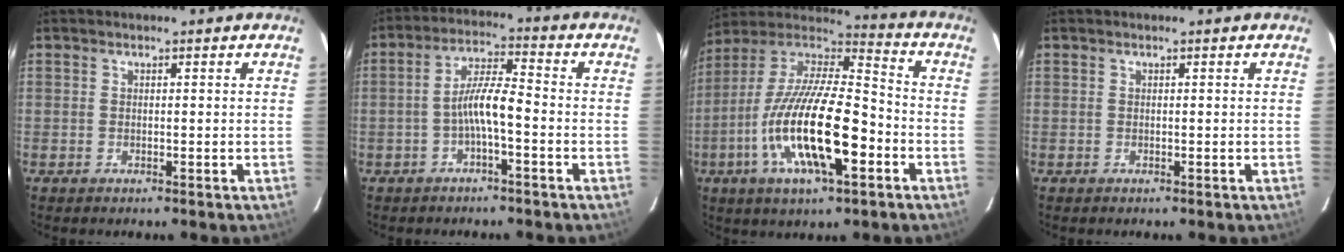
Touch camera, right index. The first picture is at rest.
{"total": 6.0, "force": [-2.3, 0.8, 5.5], "torque": [-0.112, 0.013, -0.040]}
{"total": 22.5, "force": [-7.6, 7.0, 20.0], "torque": [-0.379, -0.028, -0.143]}
{"total": 0.0}